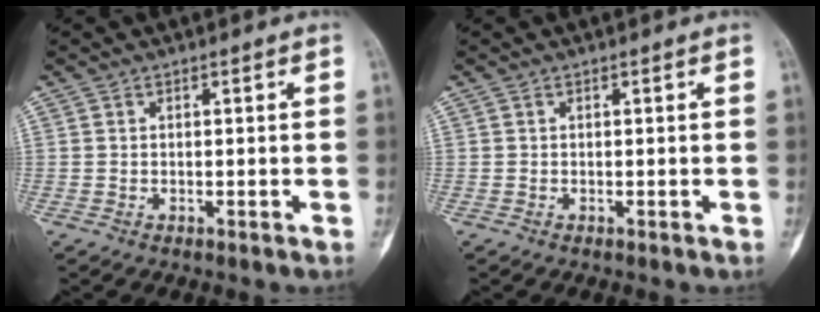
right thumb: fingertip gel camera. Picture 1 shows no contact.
{"total": 0.0}